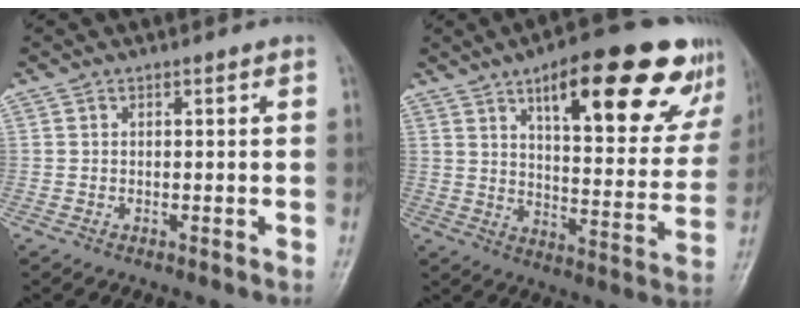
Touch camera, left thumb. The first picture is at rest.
{"total": 24.9, "force": [13.9, 8.2, 18.9], "torque": [-0.218, -0.033, 0.199]}